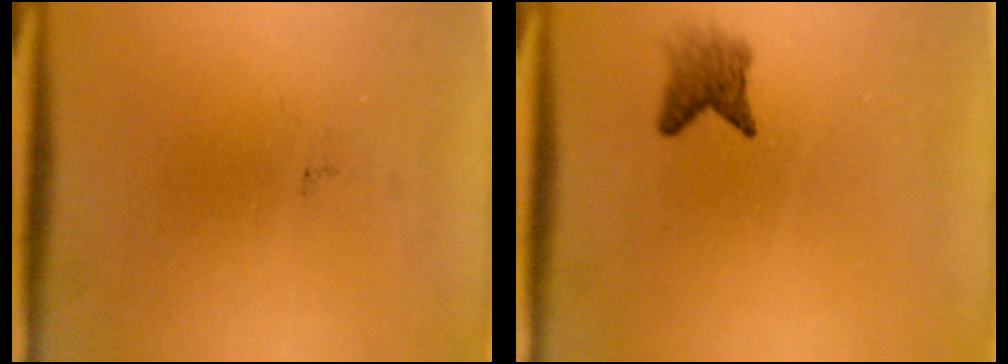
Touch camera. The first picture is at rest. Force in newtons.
{"total": 2.4}